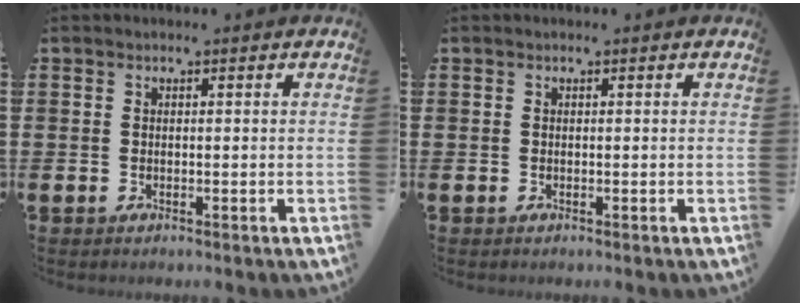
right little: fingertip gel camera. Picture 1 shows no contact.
{"total": 0.0}